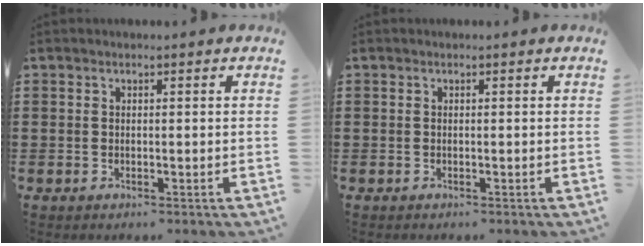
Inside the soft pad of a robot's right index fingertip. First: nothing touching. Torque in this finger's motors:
{"motor_torque": [-0.01, -0.03, 0.01, 0.02]}